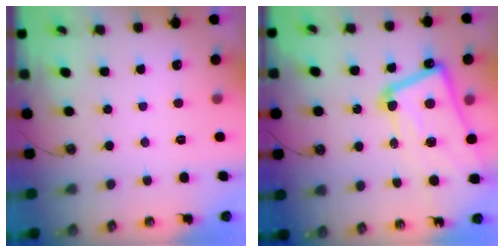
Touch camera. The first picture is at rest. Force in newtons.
{"total": 16.8, "press": 16.7, "slide": 2.2}